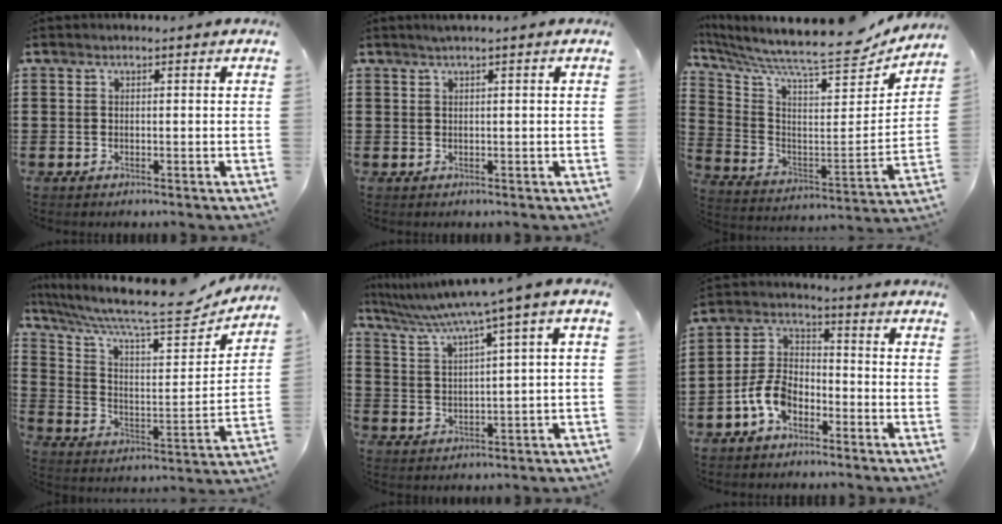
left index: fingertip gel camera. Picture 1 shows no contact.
{"total": 1.0, "force": [0.5, -0.1, 0.8], "torque": [-0.013, 0.000, 0.009]}
{"total": 8.5, "force": [7.5, 0.5, 4.0], "torque": [-0.099, -0.080, 0.115]}
{"total": 10.3, "force": [8.6, 1.7, 5.5], "torque": [-0.126, -0.062, 0.138]}
{"total": 5.4, "force": [3.4, -0.5, 4.2], "torque": [-0.096, -0.031, 0.051]}
{"total": 7.3, "force": [-4.1, 4.2, 4.3], "torque": [-0.117, 0.006, -0.087]}